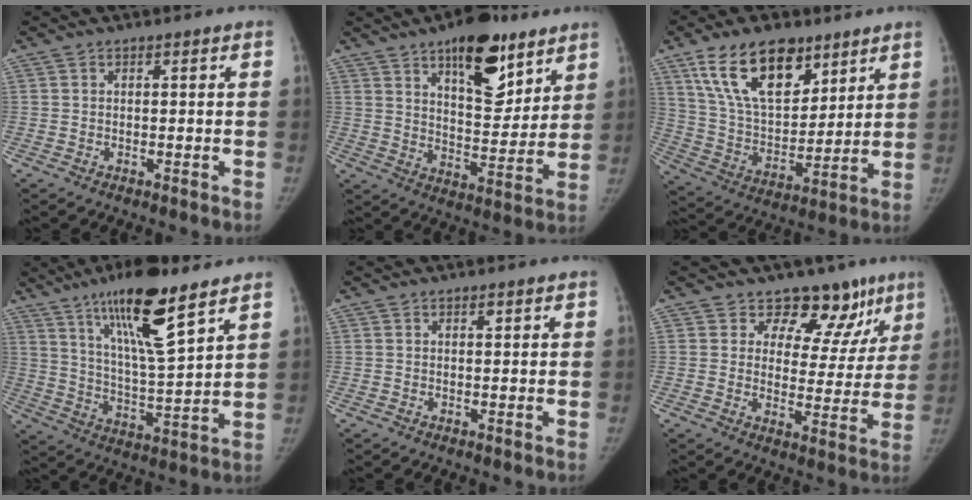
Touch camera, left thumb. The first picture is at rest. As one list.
[{"total": 17.0, "force": [10.3, 7.4, 11.3], "torque": [-0.115, -0.058, 0.156]}, {"total": 18.6, "force": [11.1, 9.8, 11.4], "torque": [-0.155, -0.049, 0.208]}, {"total": 16.9, "force": [10.8, 3.1, 12.7], "torque": [-0.208, -0.060, 0.195]}, {"total": 1.0, "force": [0.7, 0.4, 0.5], "torque": [-0.005, -0.004, 0.010]}, {"total": 12.6, "force": [9.2, 7.8, 3.8], "torque": [0.014, -0.052, 0.107]}]